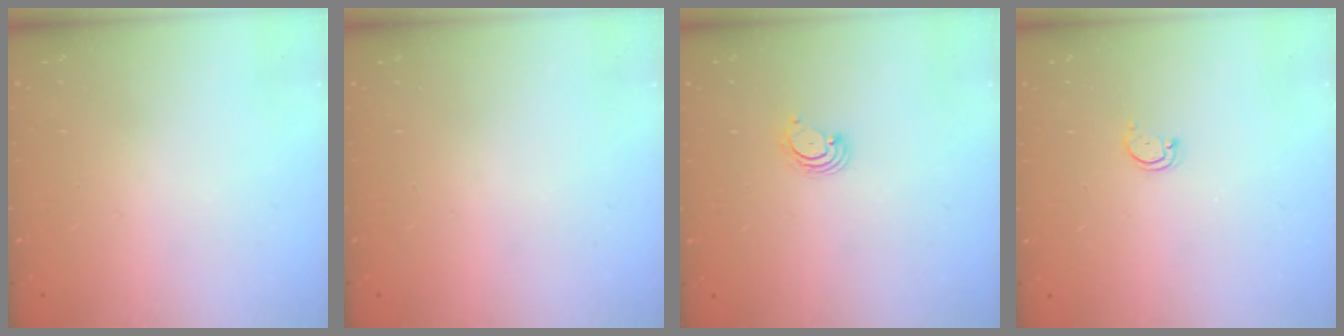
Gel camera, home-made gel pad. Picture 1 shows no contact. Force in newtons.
{"total": 0.0}
{"total": 3.2, "press": 3.1, "slide": 0.4}
{"total": 2.8, "press": 2.7, "slide": 0.3}